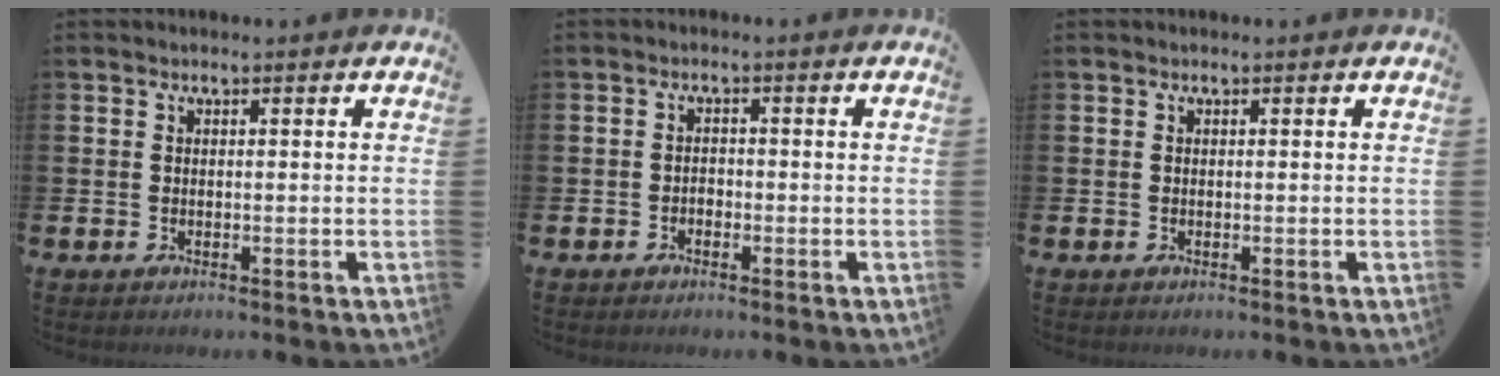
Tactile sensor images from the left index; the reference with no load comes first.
{"total": 1.1, "force": [-0.7, 0.8, 0.3], "torque": [-0.007, 0.000, -0.016]}
{"total": 0.0}